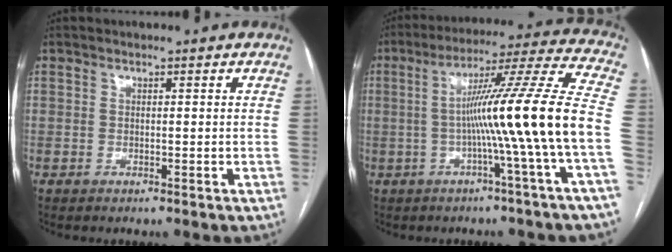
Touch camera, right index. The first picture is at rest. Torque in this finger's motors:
{"motor_torque": [2.13, -0.01, 0.98, 0.21]}